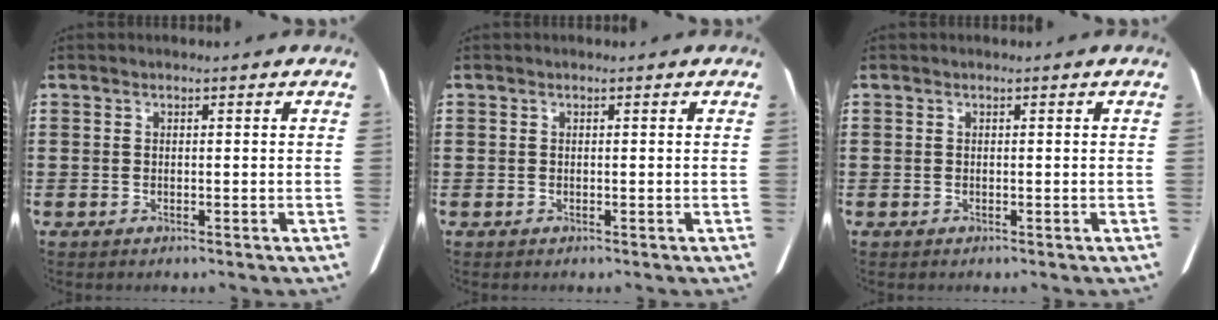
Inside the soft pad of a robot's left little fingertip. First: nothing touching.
{"total": 0.0}
{"total": 0.0}